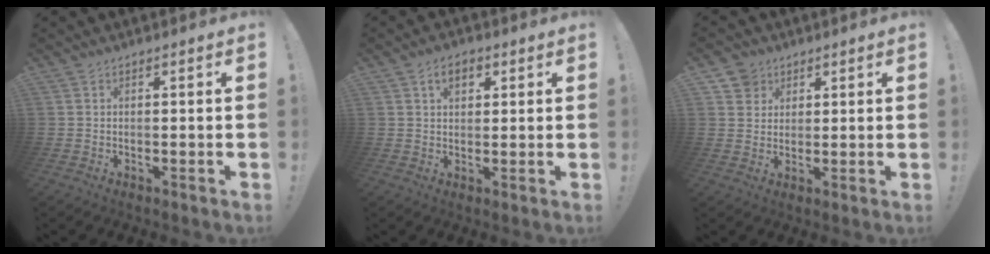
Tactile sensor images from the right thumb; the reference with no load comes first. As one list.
[{"total": 4.8, "force": [2.0, 3.1, 3.1], "torque": [-0.037, 0.001, 0.033]}, {"total": 4.7, "force": [2.9, 3.7, 0.4], "torque": [-0.002, -0.016, 0.055]}]